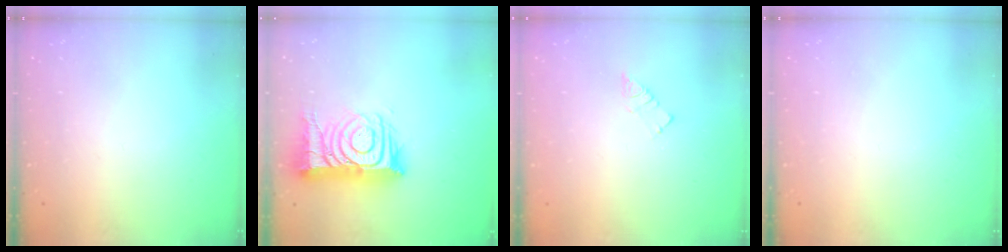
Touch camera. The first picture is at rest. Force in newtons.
{"total": 17.6, "press": 17.5, "slide": 1.6}
{"total": 3.7, "press": 3.7, "slide": 0.2}
{"total": 0.0}